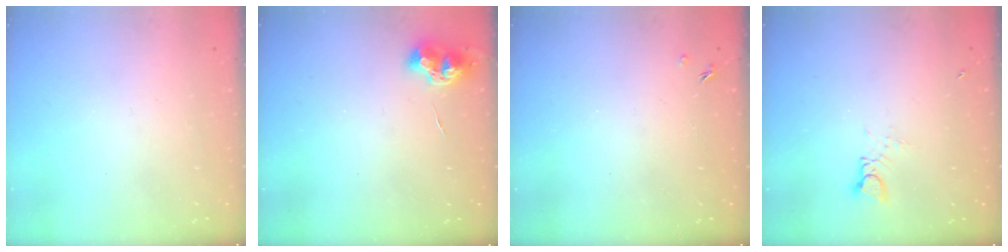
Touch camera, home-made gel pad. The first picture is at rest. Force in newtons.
{"total": 7.7, "press": 7.6, "slide": 0.8}
{"total": 1.3, "press": 1.3, "slide": 0.3}
{"total": 2.7, "press": 2.7, "slide": 0.3}